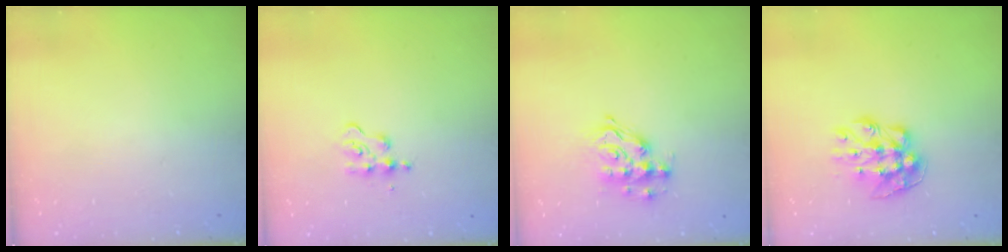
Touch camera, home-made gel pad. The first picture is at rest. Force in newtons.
{"total": 6.2, "press": 6.1, "slide": 0.6}
{"total": 13.9, "press": 13.9, "slide": 1.0}
{"total": 9.7, "press": 9.7, "slide": 0.4}